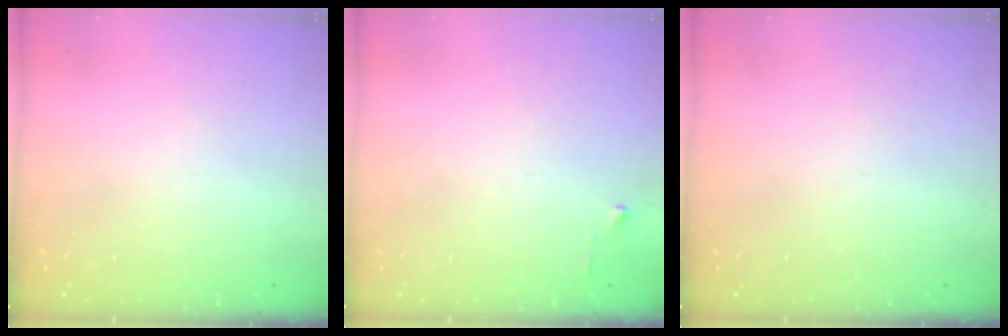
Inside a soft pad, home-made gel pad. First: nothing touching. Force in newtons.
{"total": 3.2, "press": 3.2, "slide": 0.4}
{"total": 0.0}